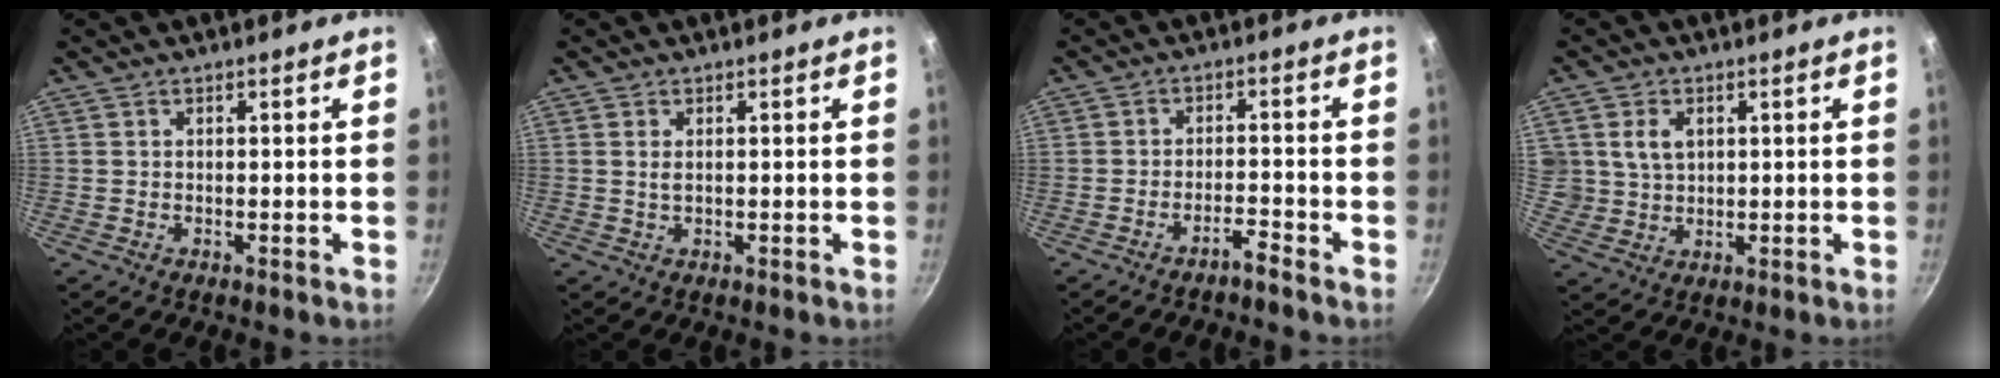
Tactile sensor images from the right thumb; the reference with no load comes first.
{"total": 0.8, "force": [0.2, 0.5, 0.6], "torque": [-0.013, 0.001, 0.004]}
{"total": 2.7, "force": [-2.4, 0.1, 1.2], "torque": [-0.020, 0.024, -0.038]}
{"total": 5.6, "force": [1.8, 4.3, 3.1], "torque": [-0.040, -0.004, 0.041]}